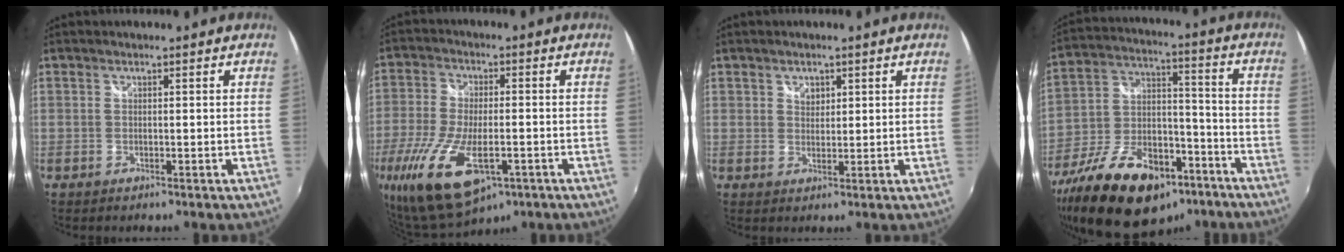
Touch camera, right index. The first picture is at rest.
{"total": 18.7, "force": [-7.9, 8.1, 14.9], "torque": [-0.327, -0.054, -0.131]}
{"total": 2.3, "force": [1.1, 1.9, 0.6], "torque": [-0.004, 0.003, 0.019]}
{"total": 25.4, "force": [-15.9, 12.8, 15.1], "torque": [-0.290, -0.005, -0.246]}